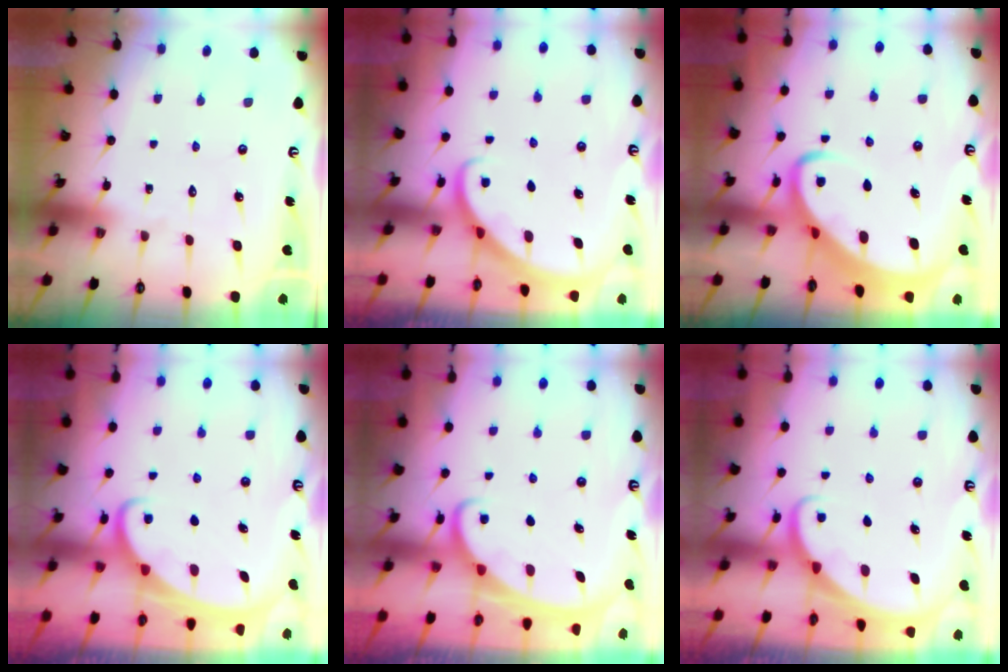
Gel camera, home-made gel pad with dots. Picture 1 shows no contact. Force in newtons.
{"total": 2.8, "press": 2.8, "slide": 0.2}
{"total": 5.1, "press": 5.0, "slide": 0.7}
{"total": 2.3, "press": 2.3, "slide": 0.3}
{"total": 2.1, "press": 2.1, "slide": 0.3}
{"total": 1.8, "press": 1.8, "slide": 0.0}